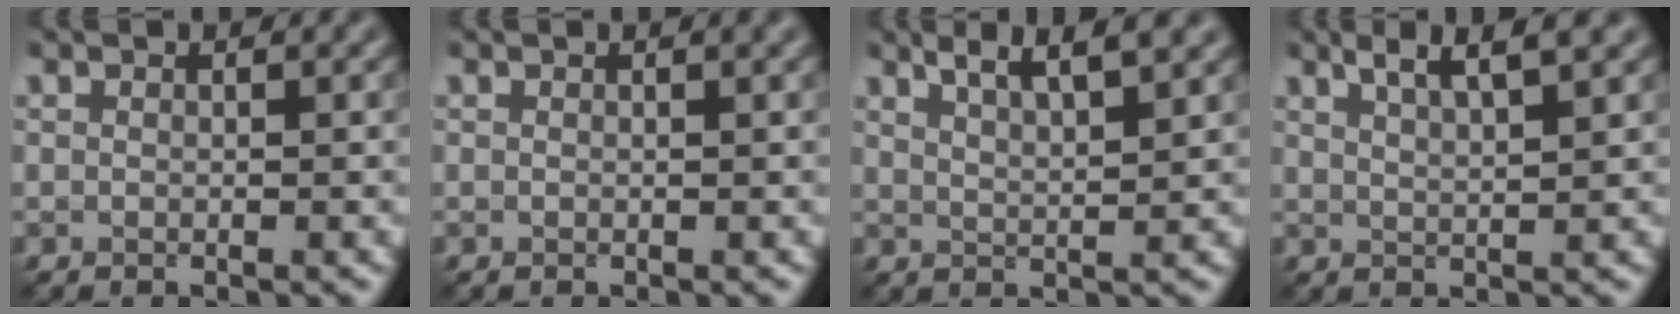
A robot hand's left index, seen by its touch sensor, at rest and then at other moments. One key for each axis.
{"total": 0.7, "fx": 0.4, "fy": 0.1, "fz": 0.5, "tx": -0.004, "ty": 0.002, "tz": 0.005}
{"total": 5.2, "fx": 3.7, "fy": 1.5, "fz": 3.4, "tx": -0.027, "ty": 0.023, "tz": 0.033}
{"total": 4.5, "fx": 3.0, "fy": 1.0, "fz": 3.2, "tx": -0.034, "ty": 0.017, "tz": 0.034}